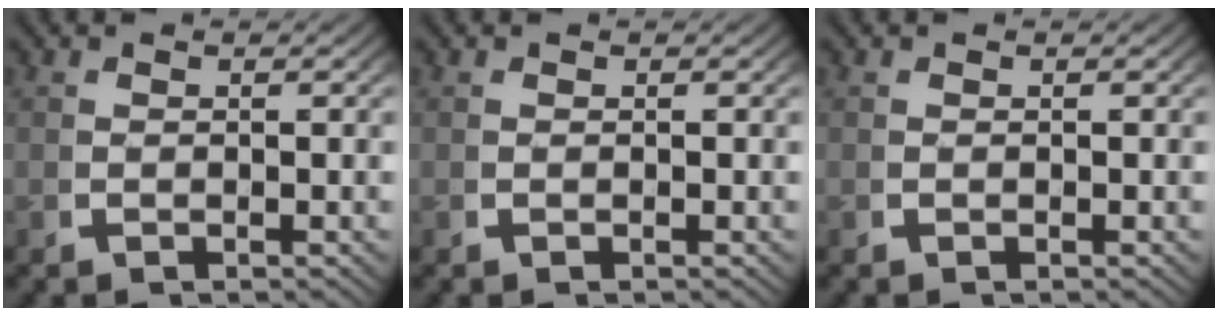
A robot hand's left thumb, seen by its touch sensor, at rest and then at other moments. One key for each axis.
{"total": 0.0}
{"total": 0.0}